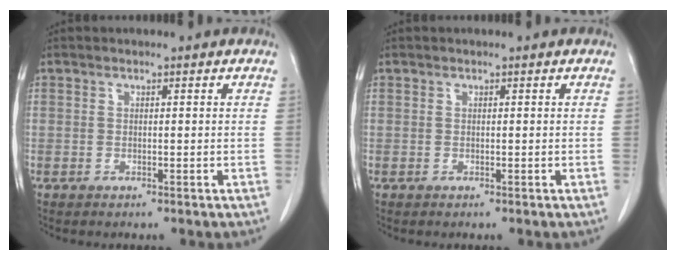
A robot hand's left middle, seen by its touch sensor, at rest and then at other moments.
{"total": 0.0}